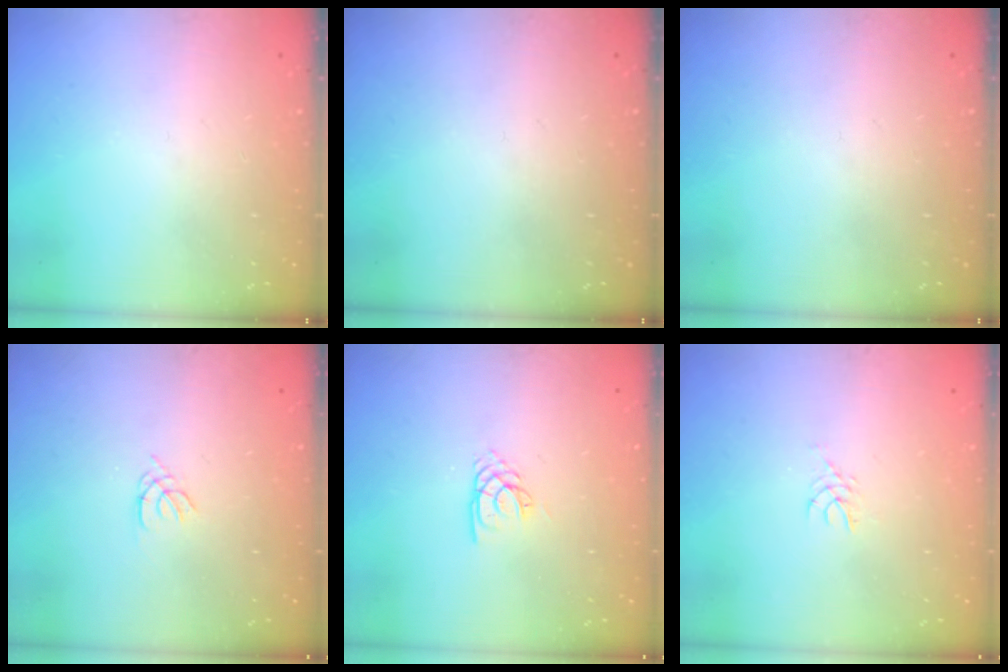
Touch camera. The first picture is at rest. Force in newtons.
{"total": 0.0}
{"total": 0.0}
{"total": 1.2, "press": 1.2, "slide": 0.3}
{"total": 1.9, "press": 1.9, "slide": 0.2}
{"total": 3.3, "press": 3.3, "slide": 0.4}